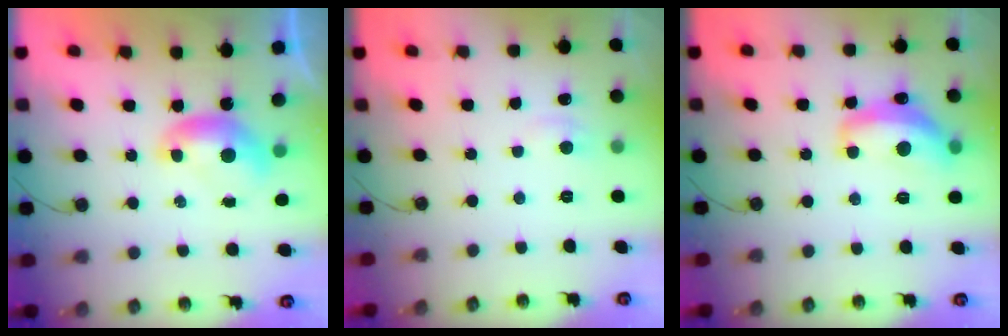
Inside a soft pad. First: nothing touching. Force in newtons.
{"total": 1.7, "press": 1.6, "slide": 0.5}
{"total": 8.8, "press": 8.8, "slide": 0.5}